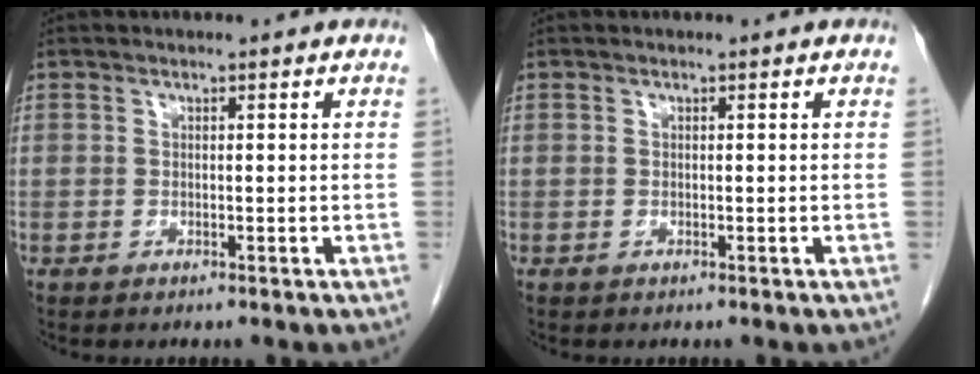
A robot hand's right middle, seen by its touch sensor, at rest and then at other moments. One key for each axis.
{"total": 0.0}